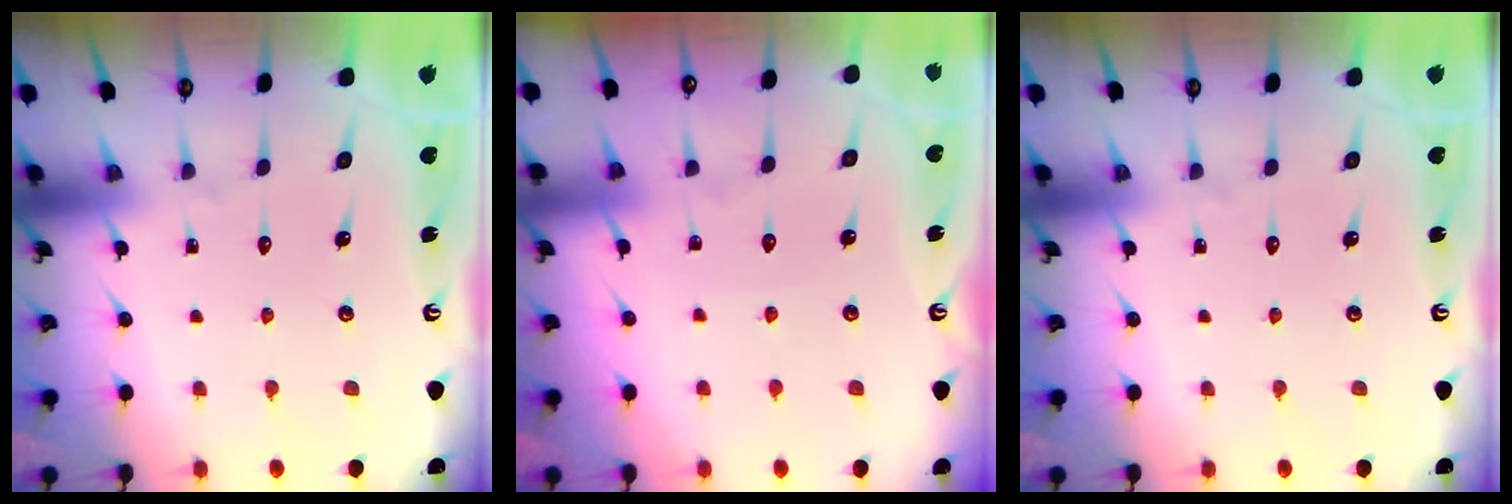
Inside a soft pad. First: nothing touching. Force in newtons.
{"total": 2.6, "press": 2.6, "slide": 0.4}
{"total": 0.0}